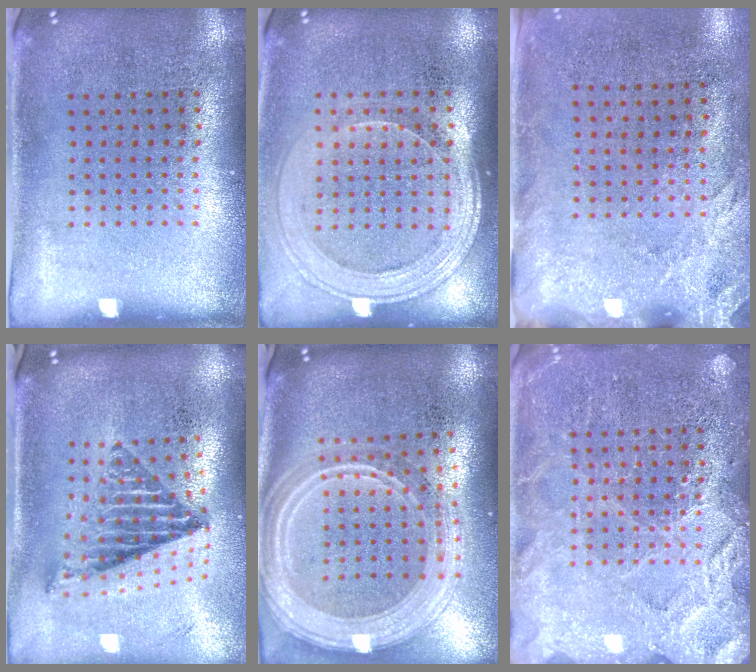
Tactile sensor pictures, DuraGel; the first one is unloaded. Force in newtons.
{"total": 1.8, "press": 1.6, "slide": 0.7}
{"total": 2.7, "press": 2.1, "slide": 1.6}
{"total": 1.6, "press": 1.3, "slide": 1.0}
{"total": 3.1, "press": 2.5, "slide": 1.8}
{"total": 4.9, "press": 4.8, "slide": 0.6}